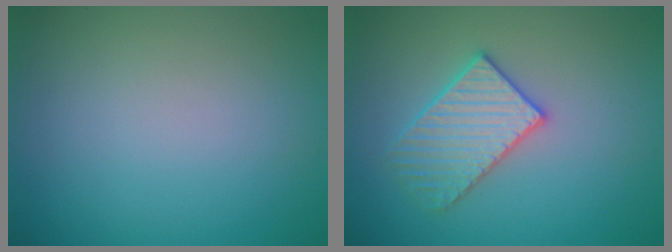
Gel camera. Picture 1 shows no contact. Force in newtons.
{"total": 3.2, "press": 3.2, "slide": 0.4}